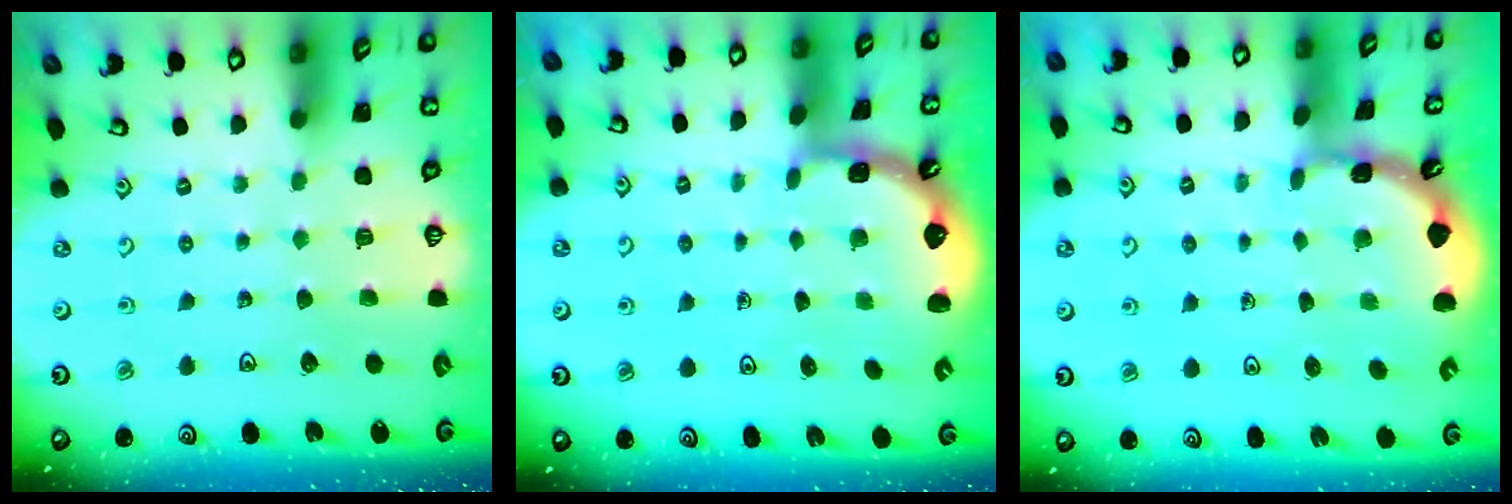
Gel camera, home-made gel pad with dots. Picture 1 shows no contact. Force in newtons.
{"total": 1.4, "press": 1.4, "slide": 0.1}
{"total": 1.7, "press": 1.6, "slide": 0.1}